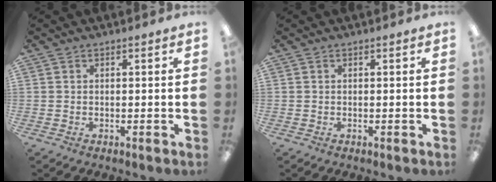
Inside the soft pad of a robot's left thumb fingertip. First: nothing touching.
{"total": 0.0}